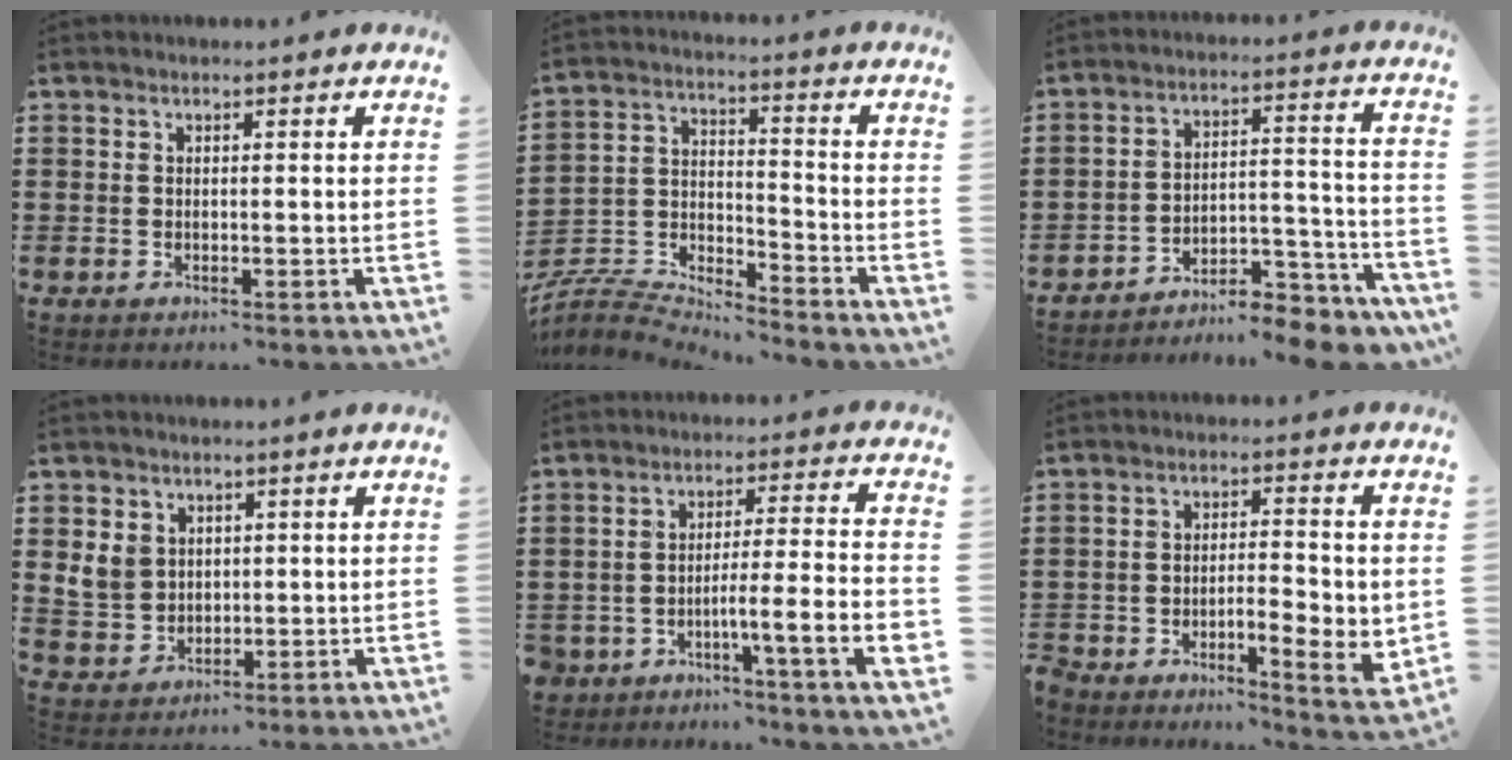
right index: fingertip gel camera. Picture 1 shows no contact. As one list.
[{"total": 5.6, "force": [-5.4, 1.0, 0.7], "torque": [-0.039, -0.006, -0.117]}, {"total": 7.3, "force": [-7.0, 1.6, 1.5], "torque": [-0.012, 0.024, -0.136]}, {"total": 4.7, "force": [1.6, 4.1, 1.6], "torque": [-0.049, 0.014, 0.030]}, {"total": 7.1, "force": [-4.3, 0.3, 5.6], "torque": [-0.095, -0.002, -0.080]}, {"total": 5.6, "force": [-2.8, 1.9, 4.4], "torque": [-0.074, 0.001, -0.048]}]